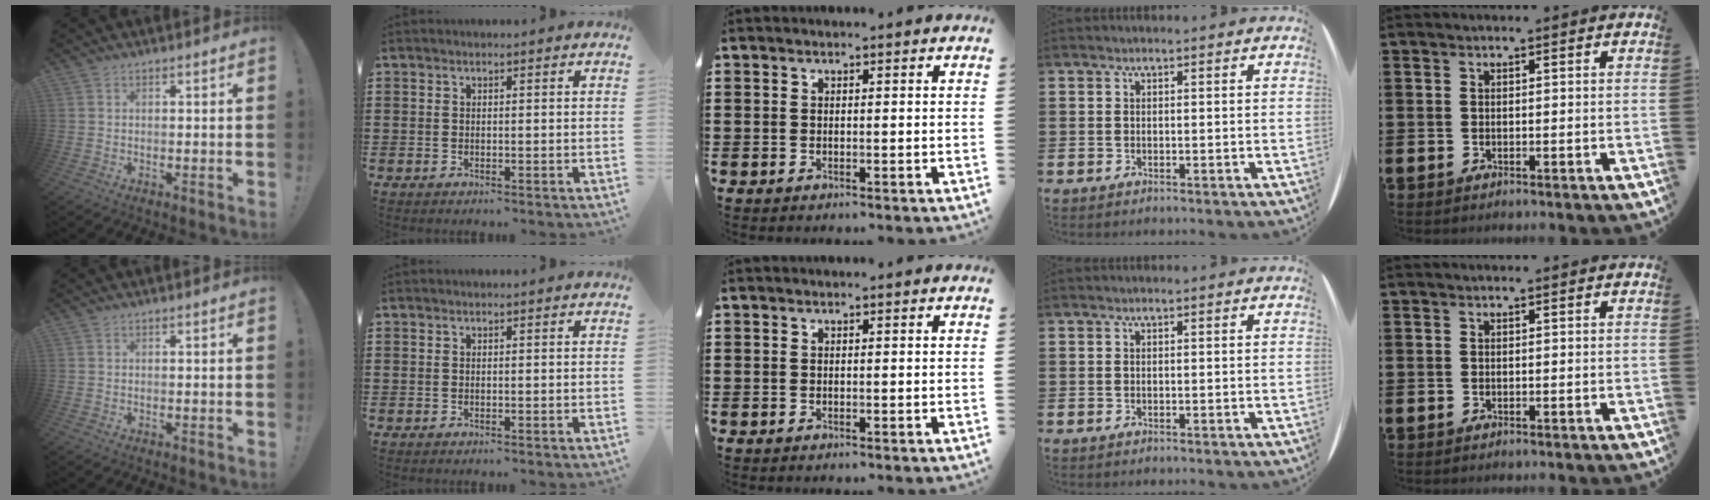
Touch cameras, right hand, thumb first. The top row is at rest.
{}